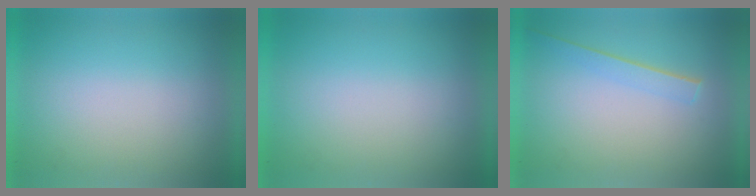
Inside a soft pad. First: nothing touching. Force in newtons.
{"total": 0.0}
{"total": 1.6}